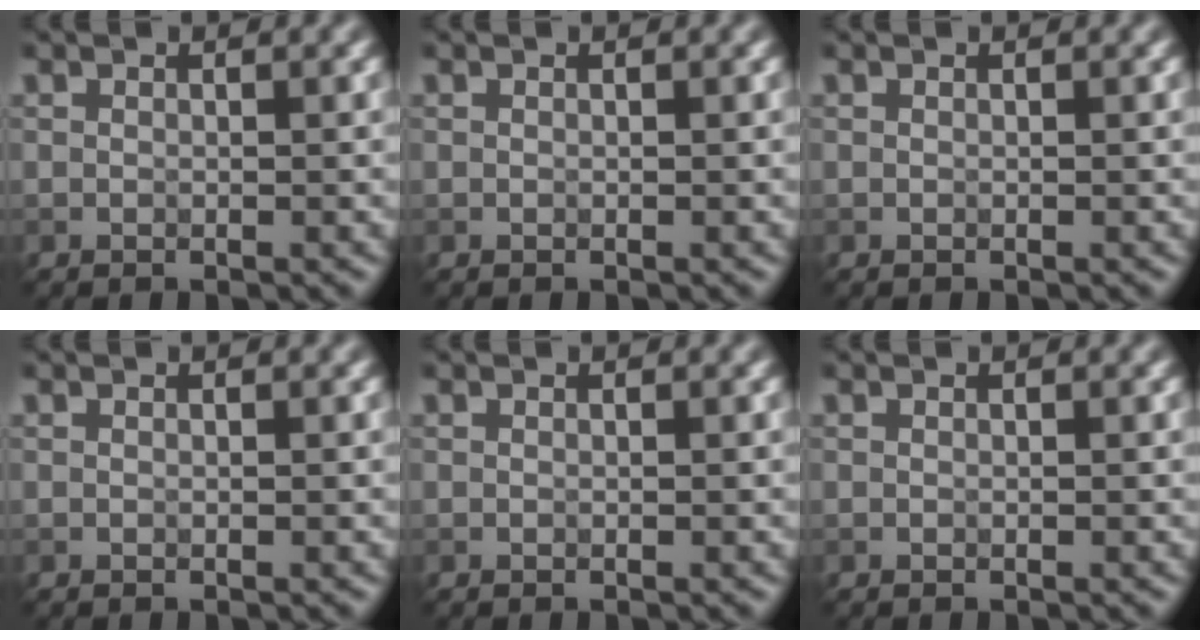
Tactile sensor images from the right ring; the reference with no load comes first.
{"total": 0.0}
{"total": 0.0}
{"total": 0.0}
{"total": 0.0}
{"total": 0.0}